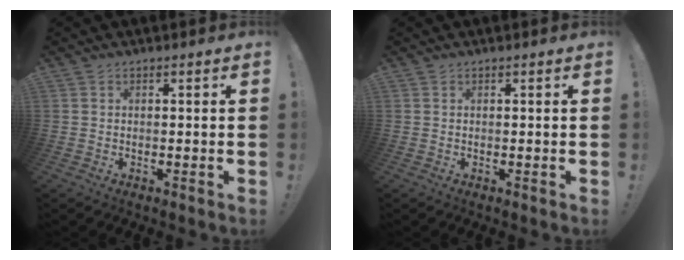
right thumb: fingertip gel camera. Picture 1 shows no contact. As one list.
[{"total": 0.0}]